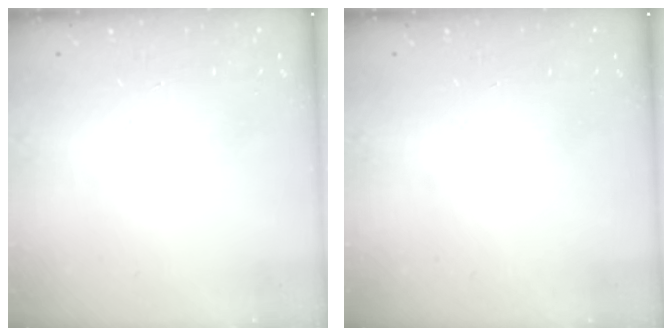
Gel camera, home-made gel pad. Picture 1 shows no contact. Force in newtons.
{"total": 0.0}